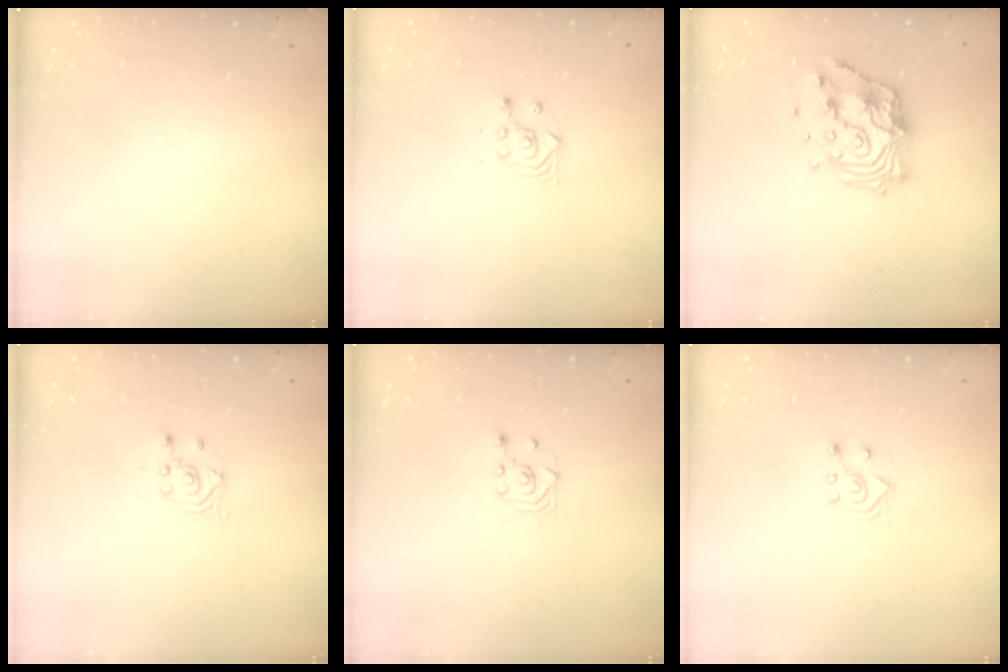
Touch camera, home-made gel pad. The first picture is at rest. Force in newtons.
{"total": 3.3, "press": 3.3, "slide": 0.3}
{"total": 16.3, "press": 16.3, "slide": 1.3}
{"total": 2.6, "press": 2.6, "slide": 0.1}
{"total": 3.2, "press": 3.1, "slide": 0.9}
{"total": 5.7, "press": 5.7, "slide": 0.8}